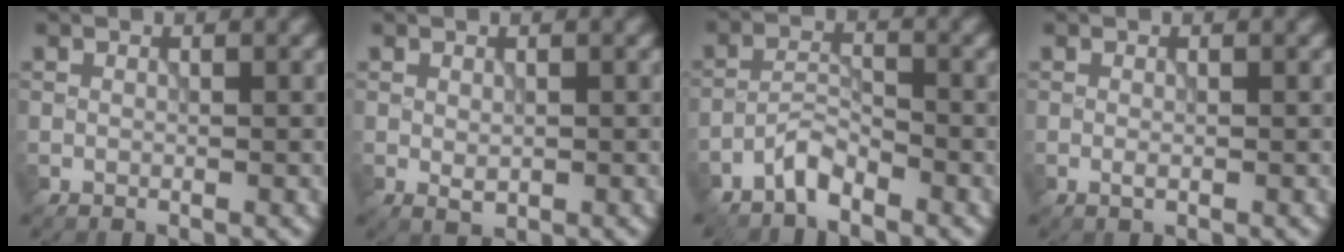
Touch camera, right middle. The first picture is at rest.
{"total": 1.2, "force": [-0.1, 0.7, 0.9], "torque": [-0.018, -0.005, 0.003]}
{"total": 2.4, "force": [-2.1, 0.6, 1.0], "torque": [-0.019, 0.010, -0.046]}
{"total": 0.6, "force": [-0.2, 0.2, 0.5], "torque": [-0.013, -0.002, -0.003]}